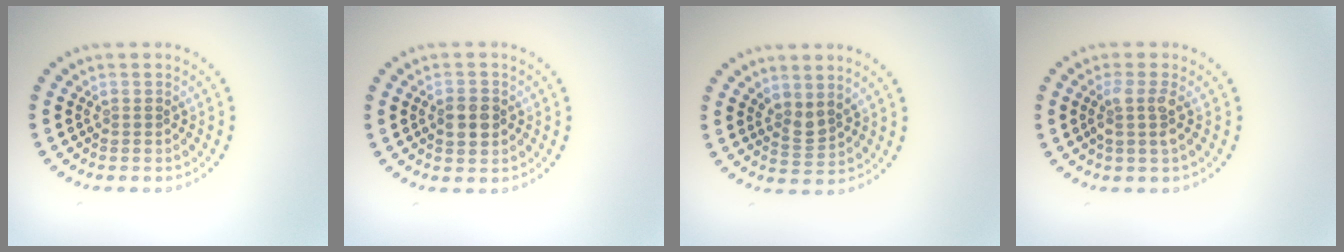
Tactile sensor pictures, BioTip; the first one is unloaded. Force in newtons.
{"total": 2.7, "press": 2.7, "slide": 0.3}
{"total": 1.8, "press": 1.4, "slide": 1.1}
{"total": 2.2, "press": 1.7, "slide": 1.4}